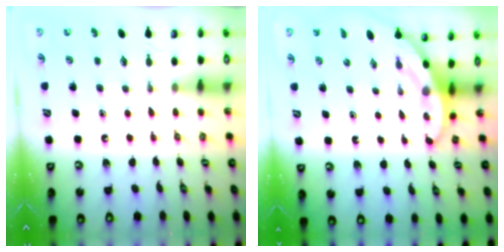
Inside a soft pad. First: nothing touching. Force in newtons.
{"total": 3.2, "press": 3.2, "slide": 0.2}